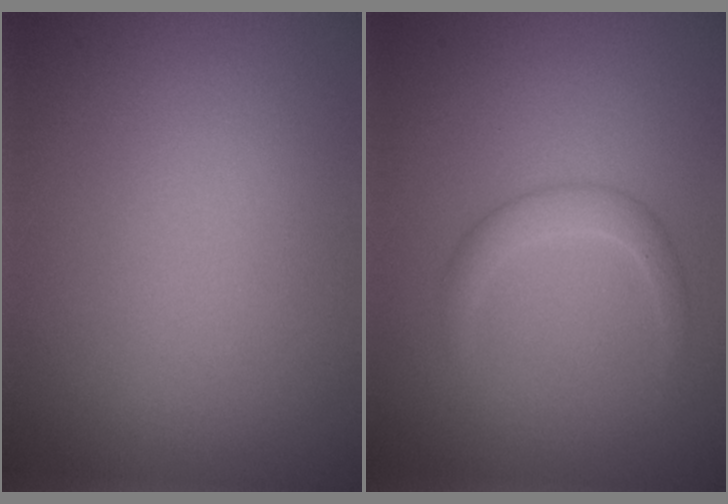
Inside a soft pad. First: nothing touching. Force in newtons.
{"total": 1.7, "press": 1.7, "slide": 0.1}